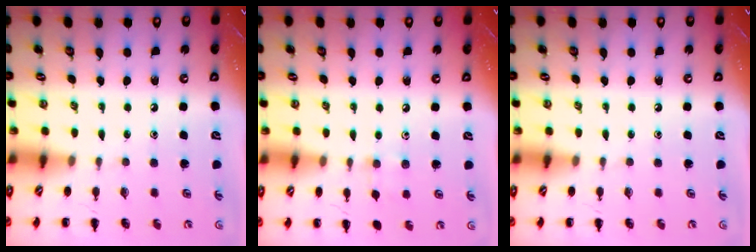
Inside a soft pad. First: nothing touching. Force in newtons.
{"total": 5.8, "press": 5.5, "slide": 1.9}
{"total": 0.0}